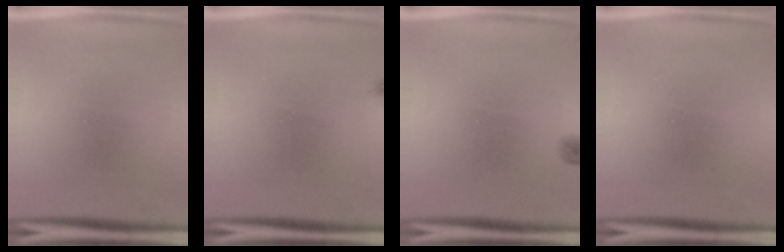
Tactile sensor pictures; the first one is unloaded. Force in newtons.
{"total": 0.6}
{"total": 1.3}
{"total": 0.0}